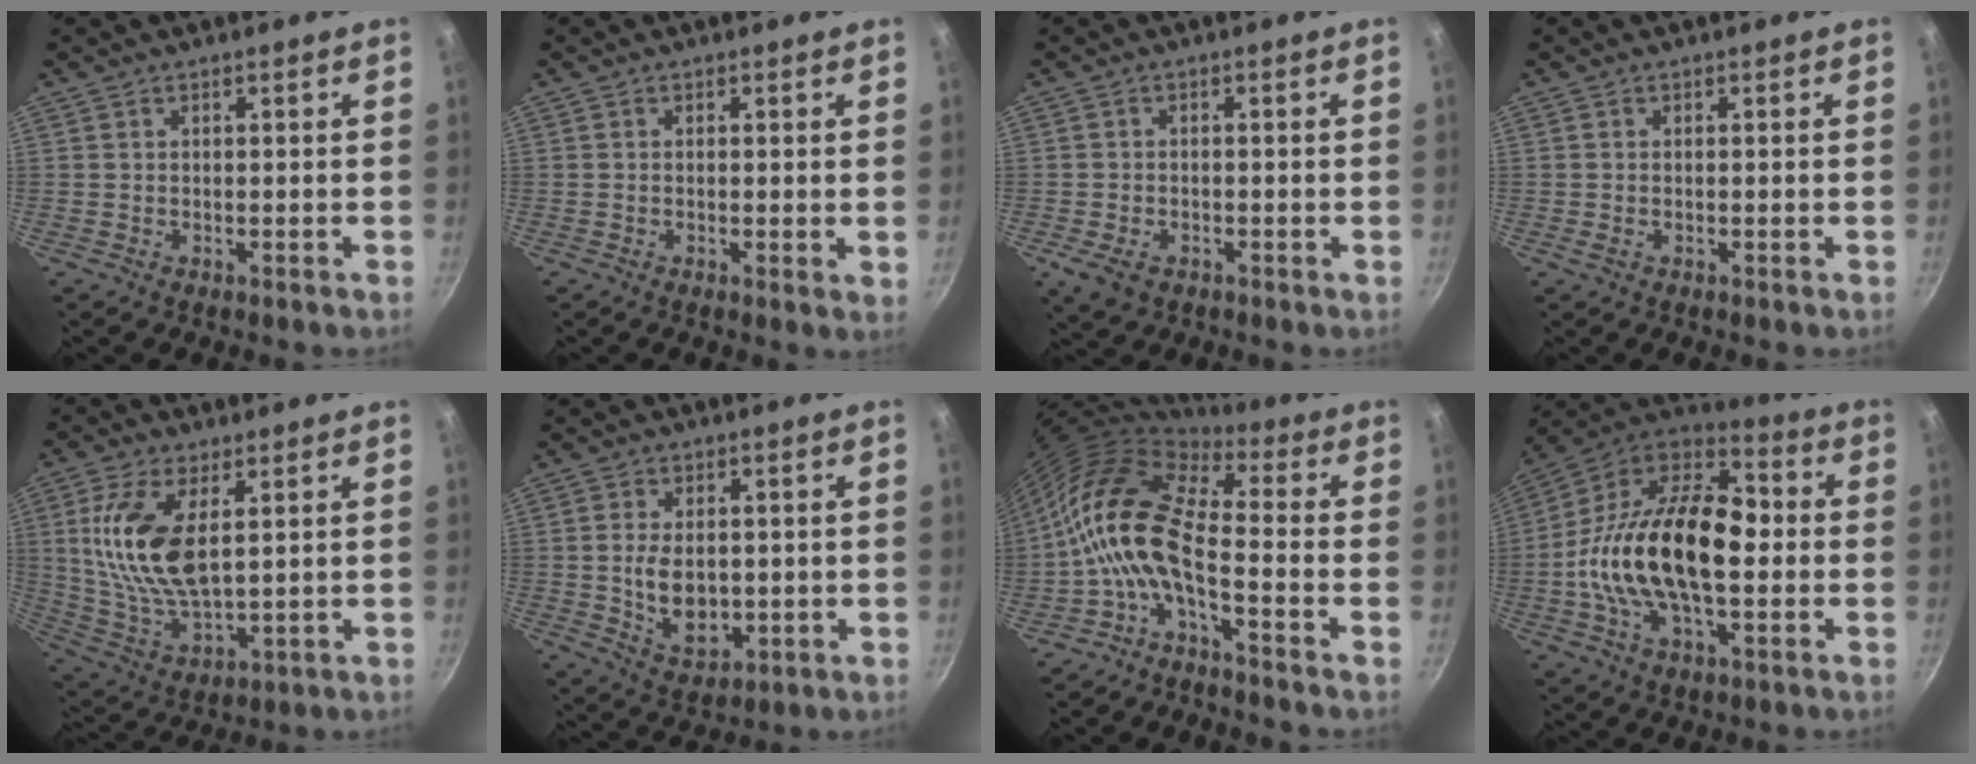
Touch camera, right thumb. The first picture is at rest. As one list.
[{"total": 1.6, "force": [0.2, 0.4, 1.6], "torque": [-0.022, -0.005, -0.001]}, {"total": 4.4, "force": [-1.9, 2.9, 2.8], "torque": [-0.058, -0.001, -0.033]}, {"total": 0.7, "force": [-0.2, 0.4, 0.6], "torque": [-0.011, 0.000, -0.004]}, {"total": 15.9, "force": [3.8, 7.8, 13.3], "torque": [-0.259, -0.016, 0.082]}, {"total": 11.3, "force": [-0.2, 7.3, 8.6], "torque": [-0.141, -0.007, 0.003]}, {"total": 12.8, "force": [-3.1, 5.0, 11.3], "torque": [-0.220, 0.039, -0.079]}, {"total": 25.8, "force": [-1.7, 14.1, 21.5], "torque": [-0.375, 0.044, -0.047]}]